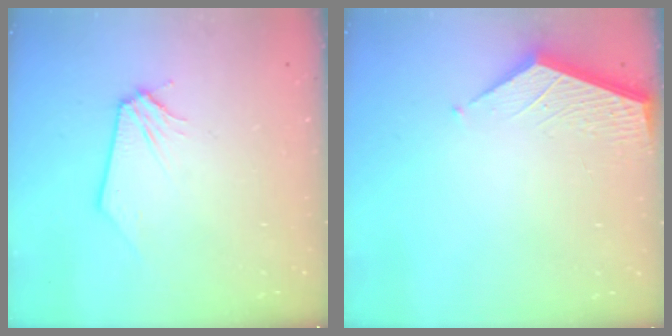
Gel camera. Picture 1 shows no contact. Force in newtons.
{"total": 3.6, "press": 3.6, "slide": 0.2}